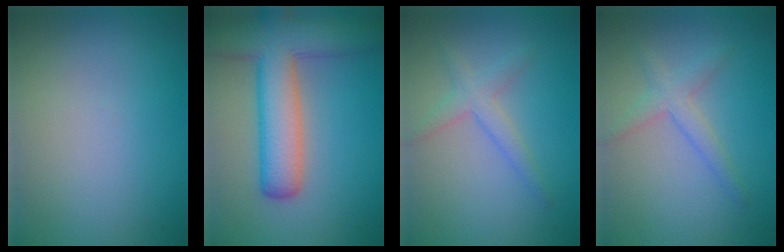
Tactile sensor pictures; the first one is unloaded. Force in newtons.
{"total": 8.8, "press": 8.8, "slide": 0.5}
{"total": 2.2, "press": 2.2, "slide": 0.1}
{"total": 2.2, "press": 2.2, "slide": 0.1}